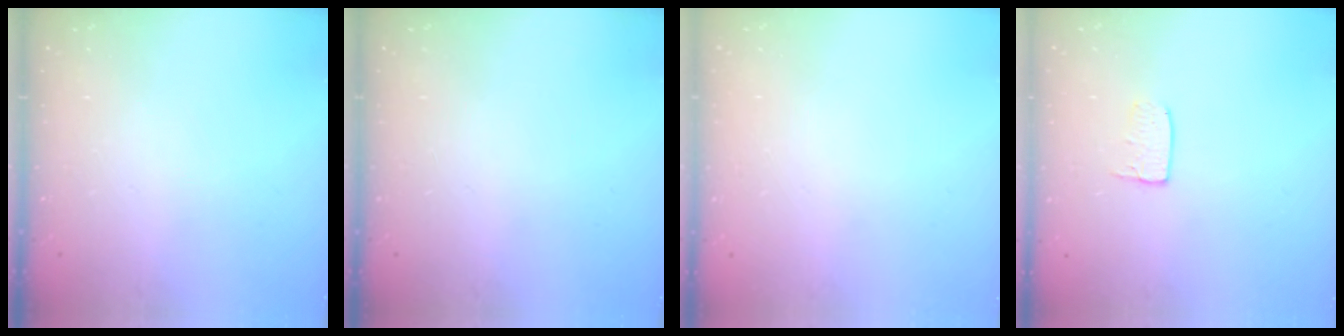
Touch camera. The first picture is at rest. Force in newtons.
{"total": 0.0}
{"total": 0.0}
{"total": 4.3, "press": 4.3, "slide": 0.3}